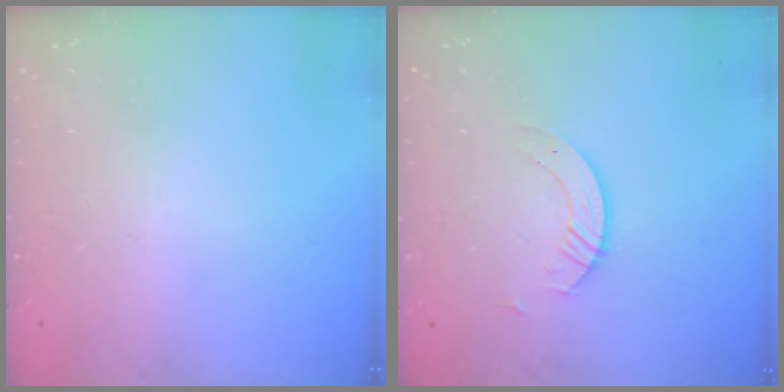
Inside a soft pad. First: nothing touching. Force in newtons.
{"total": 3.2, "press": 3.1, "slide": 0.3}